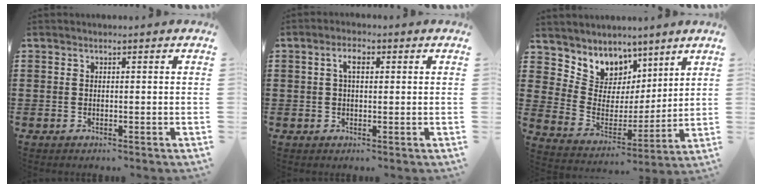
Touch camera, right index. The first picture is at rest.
{"total": 2.5, "force": [0.6, 1.2, 2.1], "torque": [-0.044, 0.010, 0.008]}
{"total": 7.2, "force": [5.4, 4.7, -1.1], "torque": [-0.038, -0.060, 0.100]}